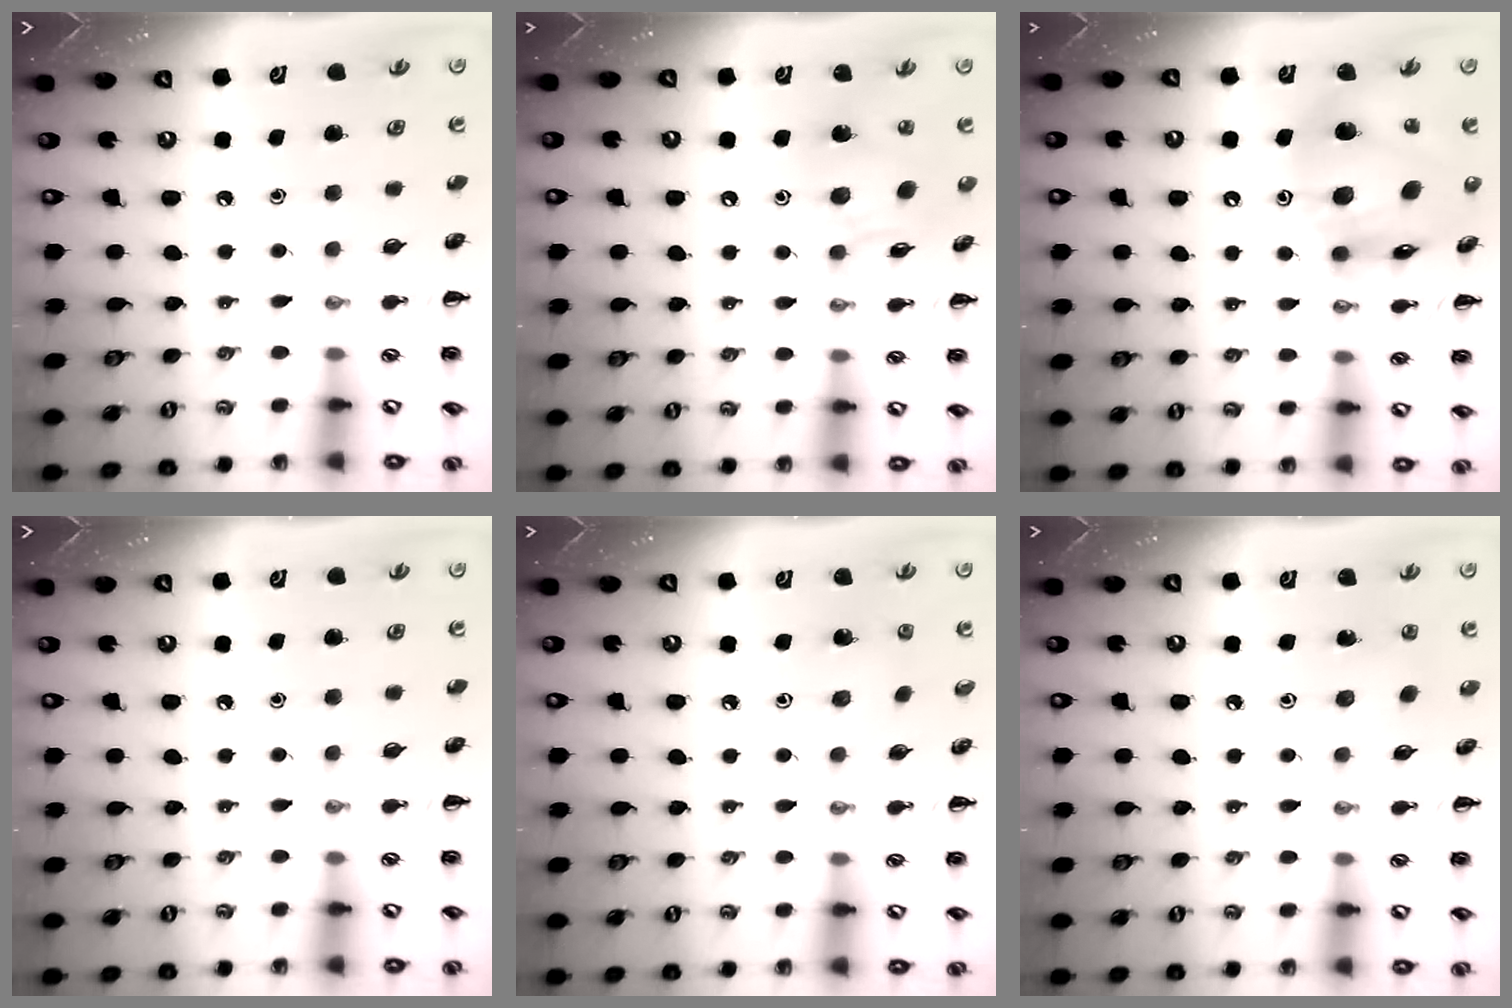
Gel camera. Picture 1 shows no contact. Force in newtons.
{"total": 12.4, "press": 12.2, "slide": 2.6}
{"total": 15.4, "press": 14.7, "slide": 4.3}
{"total": 0.0}
{"total": 1.6, "press": 1.4, "slide": 0.6}
{"total": 2.8, "press": 2.6, "slide": 0.9}